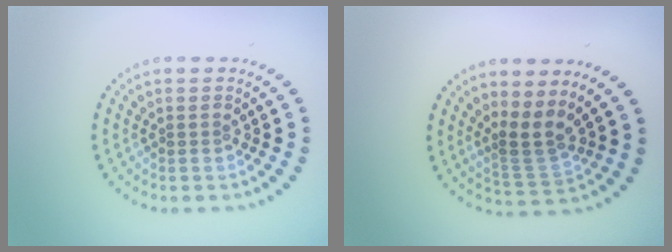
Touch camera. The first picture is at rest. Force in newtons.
{"total": 2.8, "press": 1.8, "slide": 2.2}